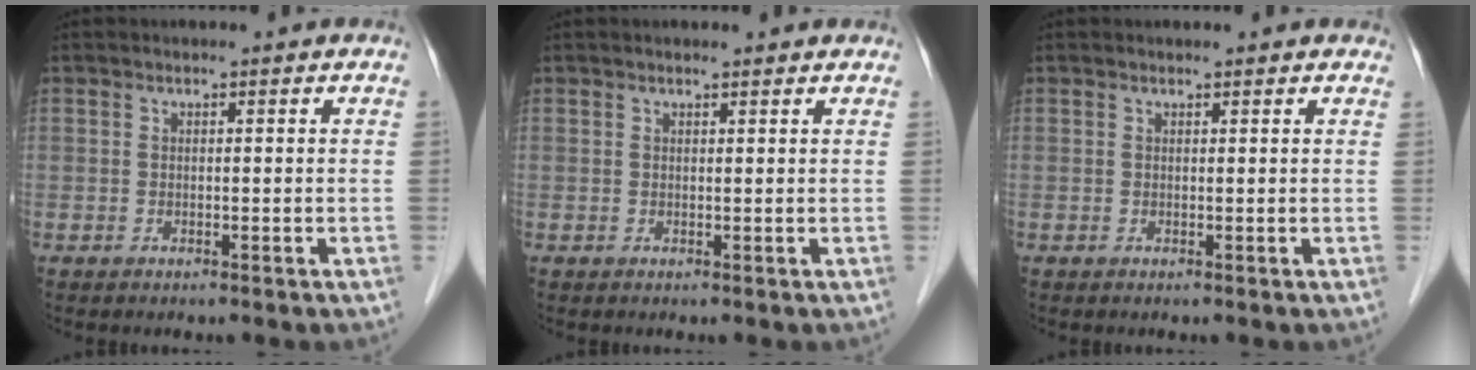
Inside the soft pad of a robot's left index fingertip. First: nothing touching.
{"total": 2.2, "force": [2.1, 0.3, 0.7], "torque": [-0.013, 0.013, 0.024]}
{"total": 2.6, "force": [2.4, 0.8, 0.6], "torque": [-0.011, 0.015, 0.019]}